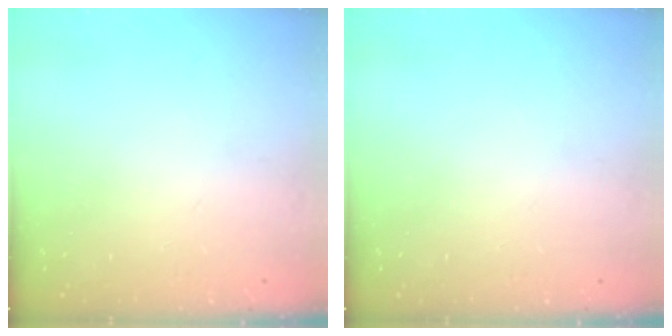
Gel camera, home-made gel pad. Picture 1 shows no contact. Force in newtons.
{"total": 0.0}